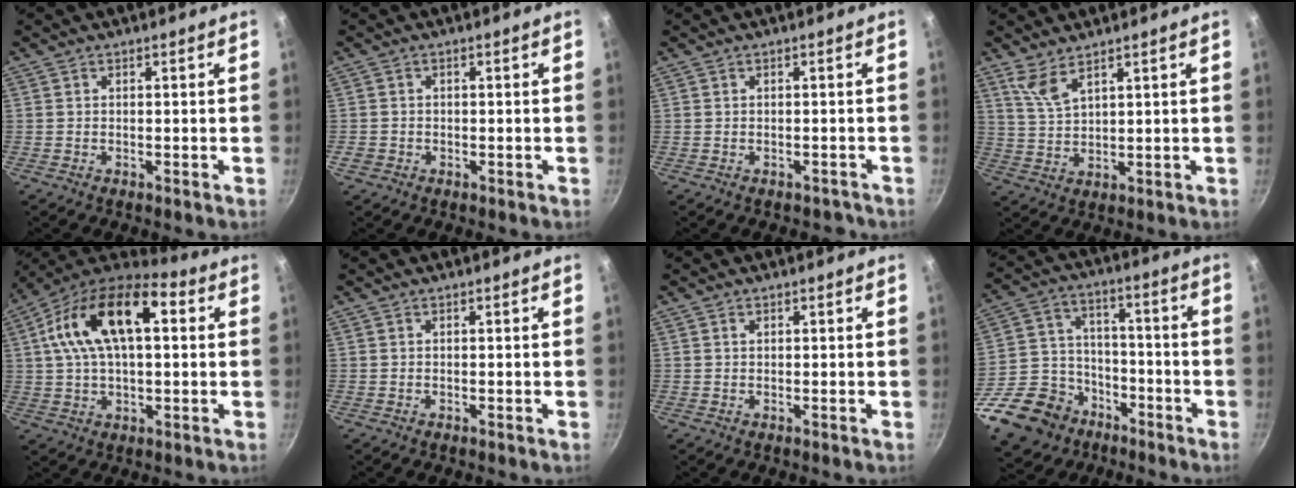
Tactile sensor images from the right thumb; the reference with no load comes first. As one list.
[{"total": 1.5, "force": [-0.6, 1.3, 0.2], "torque": [-0.003, 0.003, -0.008]}, {"total": 1.5, "force": [-1.1, 1.0, 0.2], "torque": [0.016, 0.028, 0.002]}, {"total": 4.6, "force": [3.6, 1.3, 2.6], "torque": [-0.053, -0.030, 0.079]}, {"total": 20.5, "force": [4.8, 10.5, 17.0], "torque": [-0.291, 0.026, 0.067]}, {"total": 0.0}, {"total": 0.5, "force": [0.2, 0.3, 0.4], "torque": [-0.008, 0.002, 0.003]}, {"total": 18.8, "force": [-10.9, 13.3, 7.7], "torque": [-0.123, 0.061, -0.186]}]